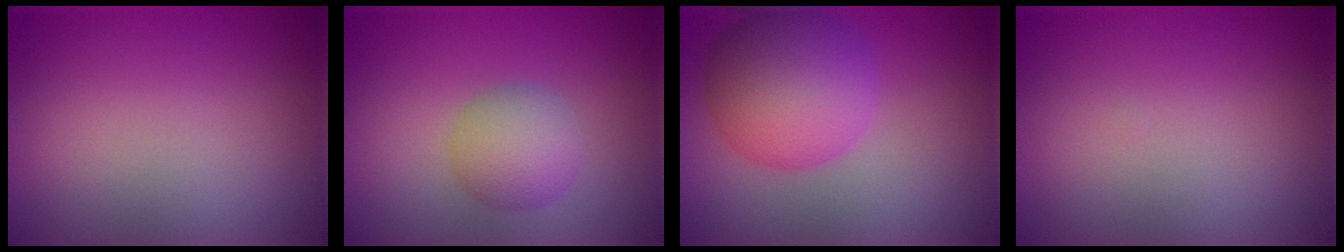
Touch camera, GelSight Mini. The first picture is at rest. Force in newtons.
{"total": 3.3, "press": 3.3, "slide": 0.0}
{"total": 7.9, "press": 7.9, "slide": 0.2}
{"total": 0.0}